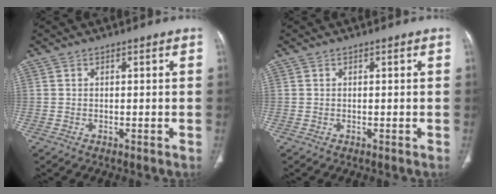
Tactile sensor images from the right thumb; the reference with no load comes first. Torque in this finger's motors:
{"motor_torque": [-0.23, -0.02, 0.12, 0.44, 0.03]}